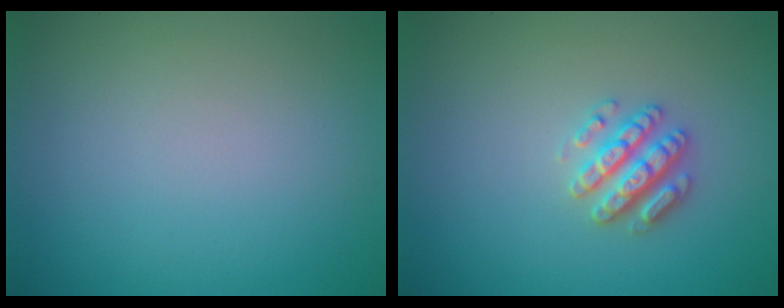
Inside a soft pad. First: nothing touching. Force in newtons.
{"total": 2.8, "press": 2.8, "slide": 0.3}